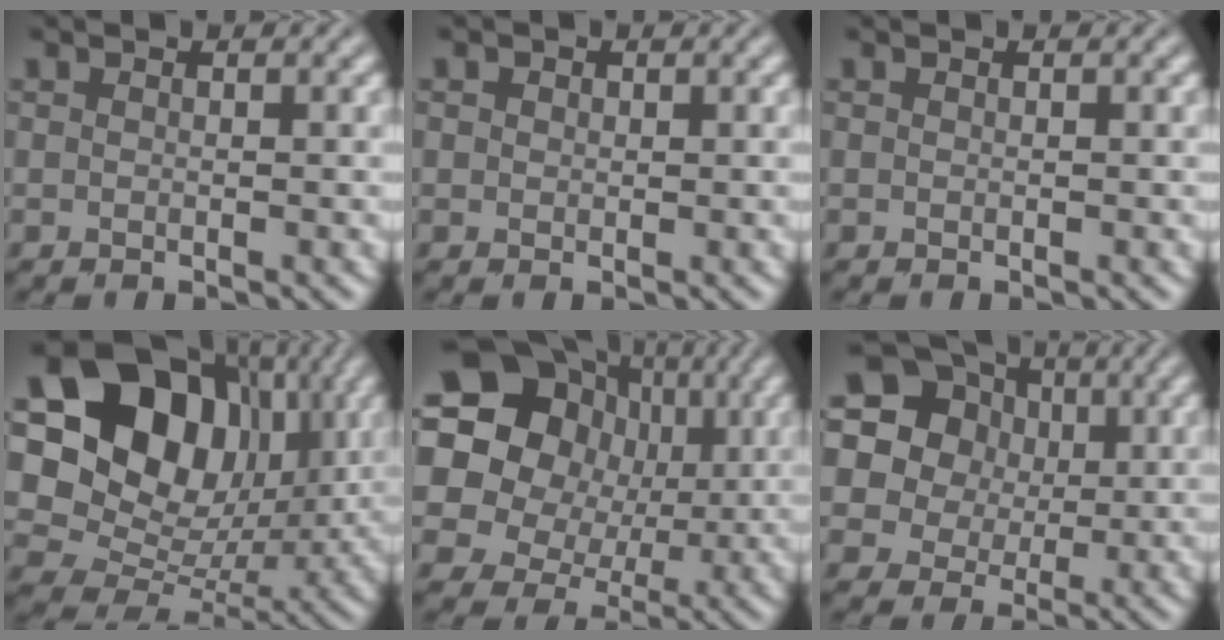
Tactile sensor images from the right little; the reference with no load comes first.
{"total": 0.9, "force": [0.4, 0.8, 0.3], "torque": [-0.003, -0.002, 0.001]}
{"total": 0.0}
{"total": 15.6, "force": [4.6, 12.1, 8.7], "torque": [-0.152, 0.017, 0.080]}
{"total": 20.9, "force": [5.6, 18.1, 8.8], "torque": [-0.193, 0.038, 0.067]}
{"total": 21.9, "force": [8.8, 18.5, 7.9], "torque": [-0.218, 0.060, 0.120]}